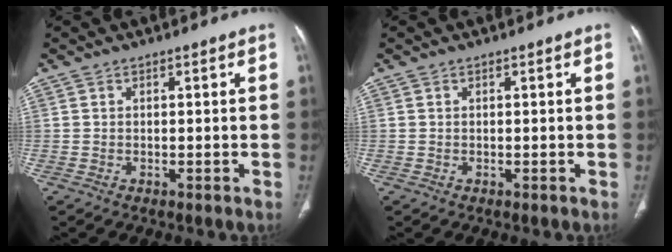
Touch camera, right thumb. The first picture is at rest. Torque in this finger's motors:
{"motor_torque": [-0.05, 0.04, -0.07, 0.07, 0.00]}